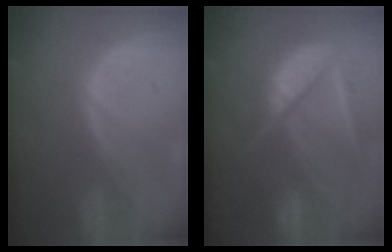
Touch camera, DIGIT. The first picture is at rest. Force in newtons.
{"total": 9.8, "press": 8.3, "slide": 5.2}